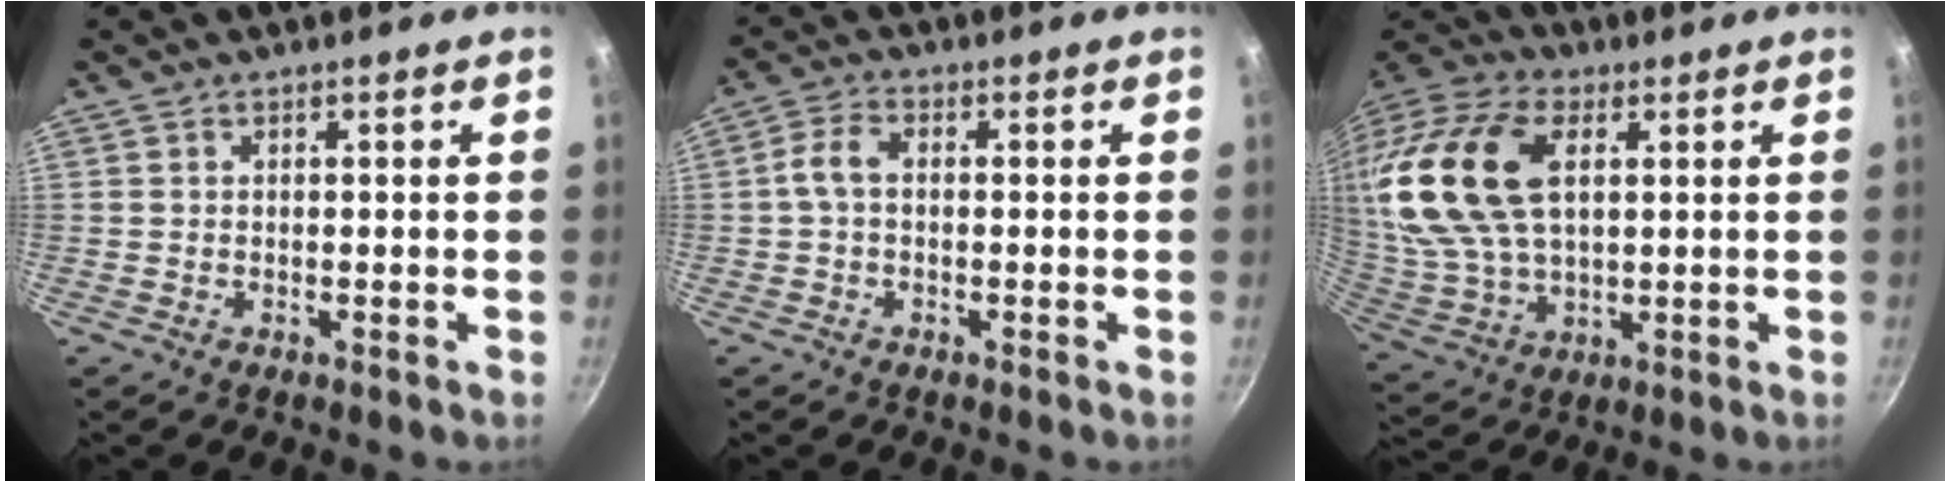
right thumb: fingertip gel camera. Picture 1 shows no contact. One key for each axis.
{"total": 3.8, "fx": -0.3, "fy": 2.3, "fz": 3.0, "tx": -0.063, "ty": 0.018, "tz": -0.013}
{"total": 25.6, "fx": 7.1, "fy": 15.6, "fz": 19.0, "tx": -0.415, "ty": 0.004, "tz": 0.130}